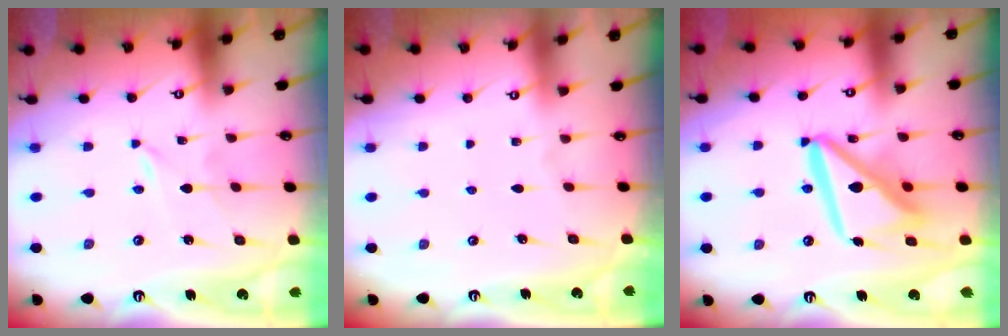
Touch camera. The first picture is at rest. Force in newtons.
{"total": 0.0}
{"total": 14.9, "press": 14.8, "slide": 1.6}